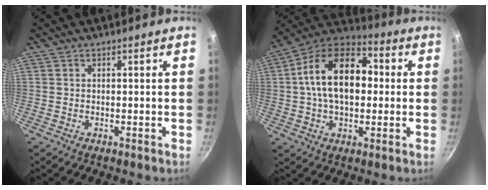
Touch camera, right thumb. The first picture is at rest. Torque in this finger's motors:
{"motor_torque": [0.10, 3.31, 1.79, 0.57, 0.57]}